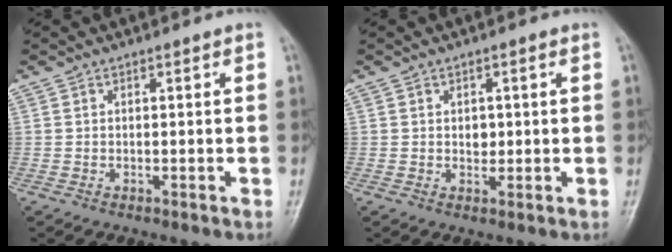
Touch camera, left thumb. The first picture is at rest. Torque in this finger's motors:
{"motor_torque": [0.00, 0.01, 0.22, 0.07, 0.00]}